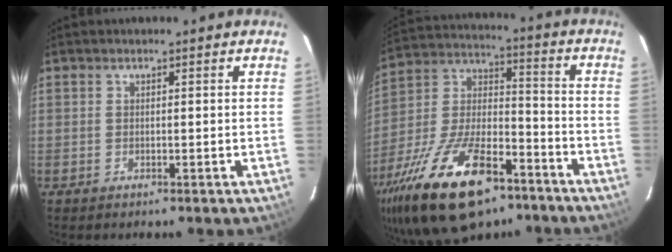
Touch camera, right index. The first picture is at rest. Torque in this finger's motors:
{"motor_torque": [1.45, -0.68, 1.05, 0.21]}